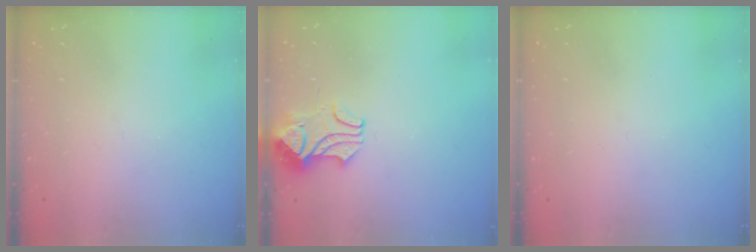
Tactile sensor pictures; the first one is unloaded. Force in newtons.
{"total": 2.4, "press": 2.2, "slide": 1.0}
{"total": 0.0}